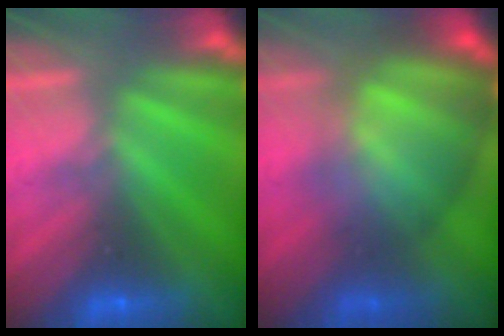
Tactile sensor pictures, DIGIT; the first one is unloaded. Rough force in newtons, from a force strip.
{"total": 7.7}